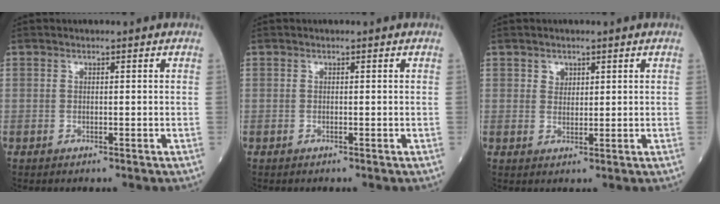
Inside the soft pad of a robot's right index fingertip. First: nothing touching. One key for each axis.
{"total": 0.0}
{"total": 1.7, "fx": 1.0, "fy": 1.3, "fz": 0.6, "tx": -0.003, "ty": -0.002, "tz": 0.015}